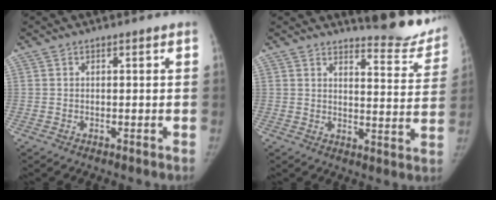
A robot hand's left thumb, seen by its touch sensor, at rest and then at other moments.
{"total": 12.0, "force": [11.5, 2.0, 2.5], "torque": [-0.007, -0.120, 0.130]}